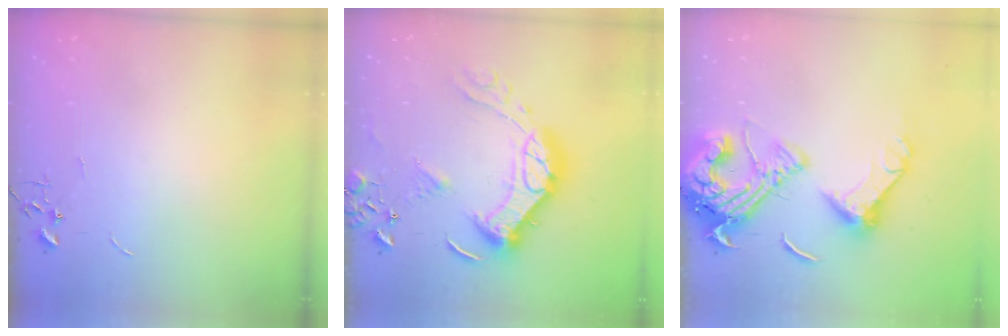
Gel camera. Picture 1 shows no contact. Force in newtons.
{"total": 20.8, "press": 20.7, "slide": 1.7}
{"total": 22.1, "press": 22.0, "slide": 2.5}